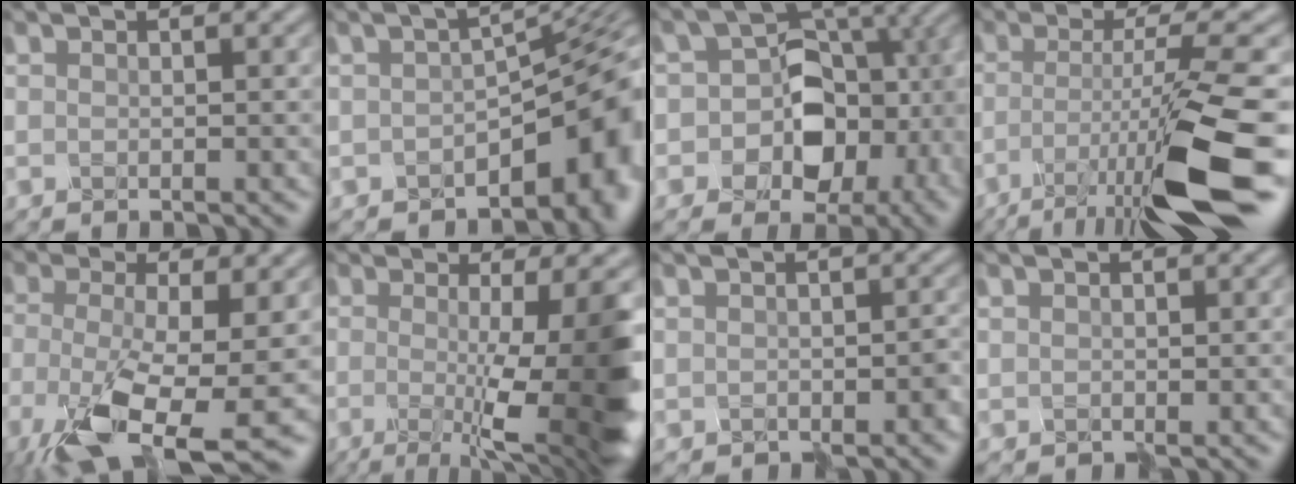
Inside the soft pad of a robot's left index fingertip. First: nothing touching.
{"total": 10.5, "force": [-4.0, 5.8, 7.8], "torque": [-0.066, -0.013, -0.060]}
{"total": 10.0, "force": [-1.9, 8.1, 5.6], "torque": [-0.054, 0.007, -0.036]}
{"total": 11.2, "force": [-5.3, 1.6, 9.7], "torque": [-0.159, 0.003, -0.095]}
{"total": 10.3, "force": [-5.1, 3.2, 8.4], "torque": [-0.181, -0.024, -0.093]}
{"total": 11.3, "force": [-0.3, 3.2, 10.8], "torque": [-0.139, -0.002, -0.005]}
{"total": 2.3, "force": [0.2, 2.0, 1.1], "torque": [-0.007, 0.003, -0.005]}
{"total": 1.2, "force": [0.9, 0.9, -0.1], "torque": [0.004, 0.005, 0.007]}